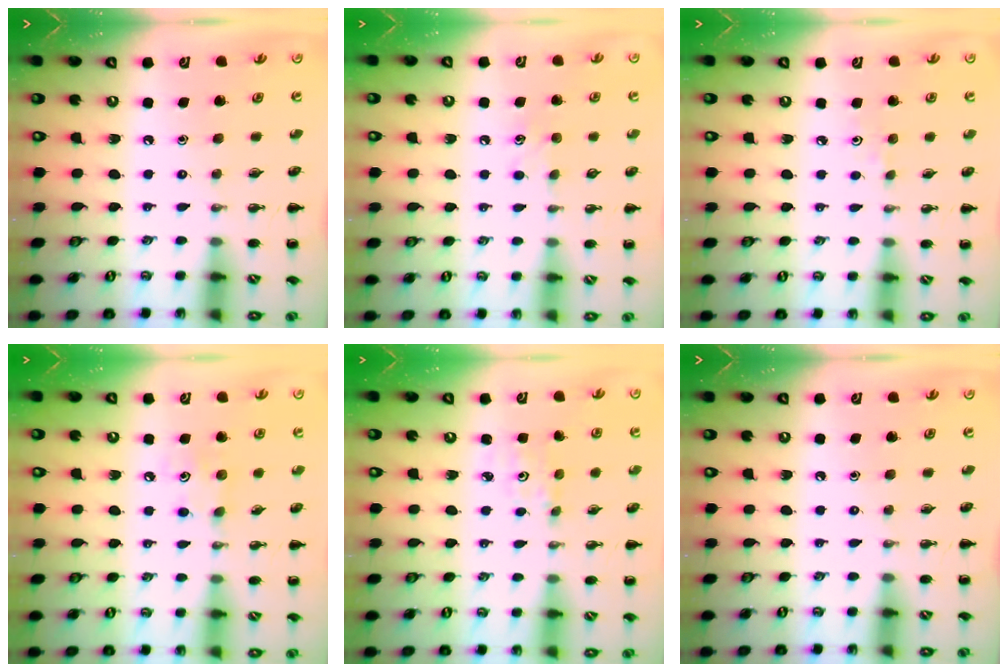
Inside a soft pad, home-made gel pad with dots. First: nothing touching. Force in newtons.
{"total": 4.8, "press": 4.6, "slide": 1.6}
{"total": 2.9, "press": 2.7, "slide": 0.9}
{"total": 6.3, "press": 6.1, "slide": 1.6}
{"total": 1.8, "press": 1.7, "slide": 0.6}
{"total": 0.0}